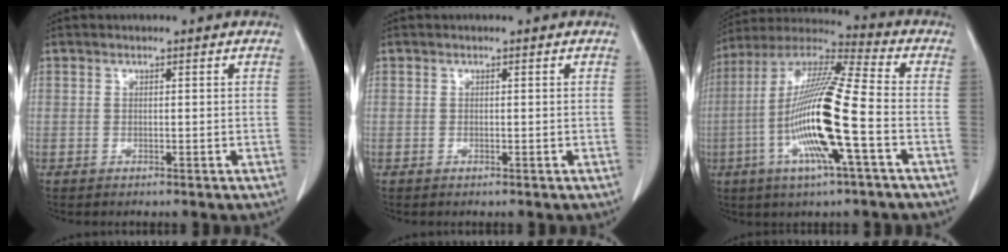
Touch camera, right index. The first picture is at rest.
{"total": 0.0}
{"total": 17.5, "force": [-4.4, 0.6, 16.9], "torque": [-0.339, -0.007, -0.091]}